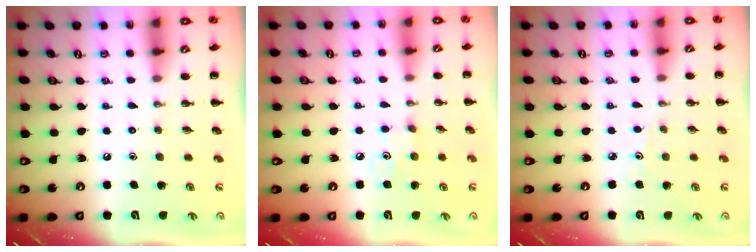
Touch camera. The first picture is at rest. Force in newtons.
{"total": 3.4, "press": 3.3, "slide": 0.9}
{"total": 2.5, "press": 2.4, "slide": 0.8}